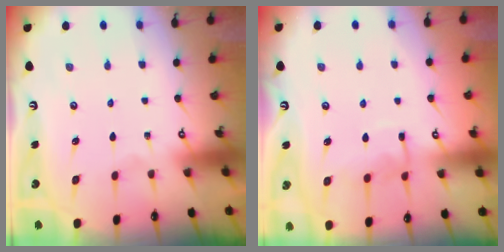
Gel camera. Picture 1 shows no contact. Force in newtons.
{"total": 7.2, "press": 7.2, "slide": 0.6}